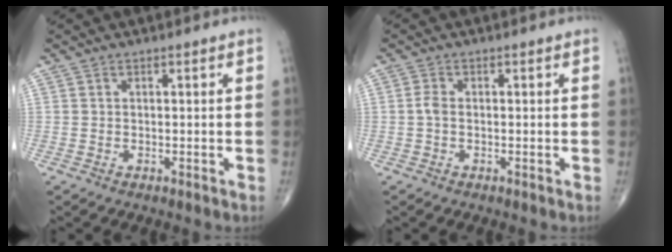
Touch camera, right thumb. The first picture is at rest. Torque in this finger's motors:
{"motor_torque": [-0.22, 0.46, 0.34, -0.07, 0.00]}